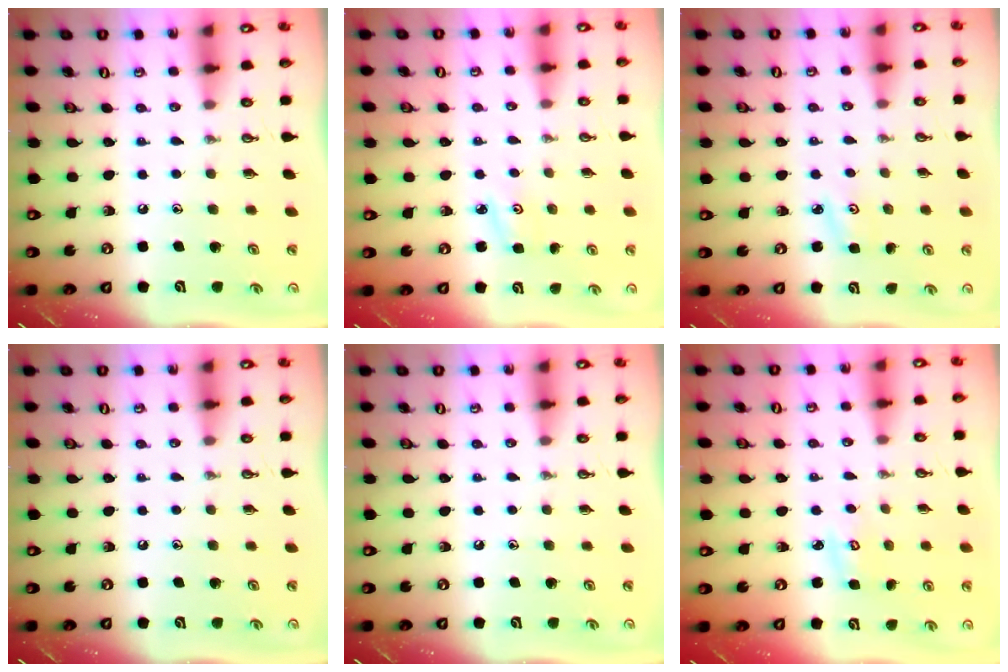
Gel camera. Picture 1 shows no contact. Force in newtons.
{"total": 3.0, "press": 3.0, "slide": 0.4}
{"total": 3.0, "press": 3.0, "slide": 0.4}
{"total": 0.0}
{"total": 0.0}
{"total": 2.6, "press": 2.6, "slide": 0.1}